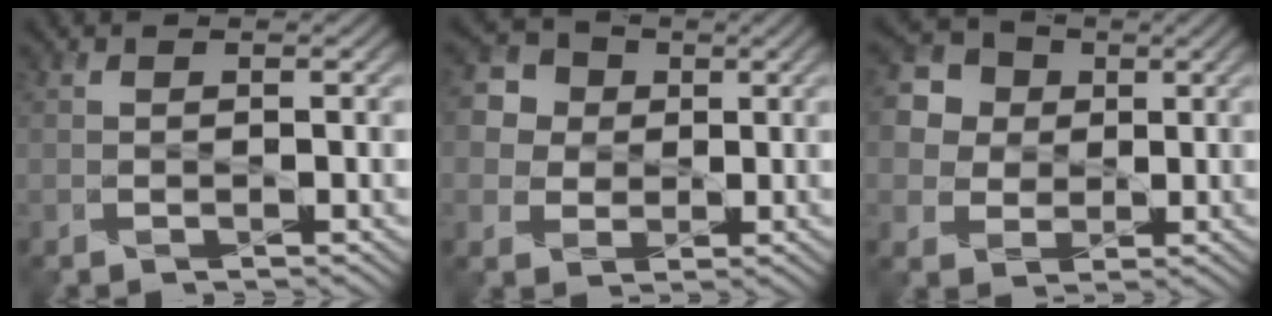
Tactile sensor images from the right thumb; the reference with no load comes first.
{"total": 6.4, "force": [1.4, 5.6, 2.7], "torque": [-0.099, 0.013, 0.008]}
{"total": 8.9, "force": [2.4, 7.7, 3.7], "torque": [-0.134, 0.025, 0.037]}